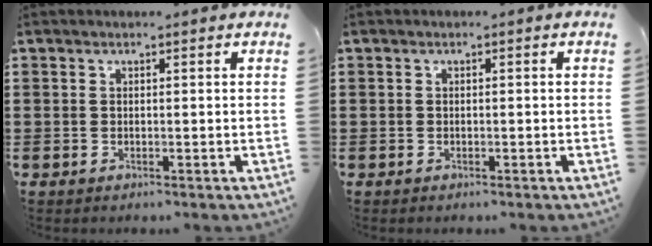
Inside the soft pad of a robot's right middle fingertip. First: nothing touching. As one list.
[{"total": 0.0}]